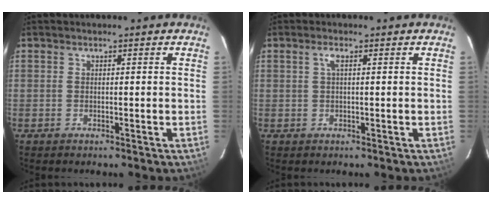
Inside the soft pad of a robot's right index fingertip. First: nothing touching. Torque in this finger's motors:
{"motor_torque": [0.16, -0.06, 0.10, 0.04]}